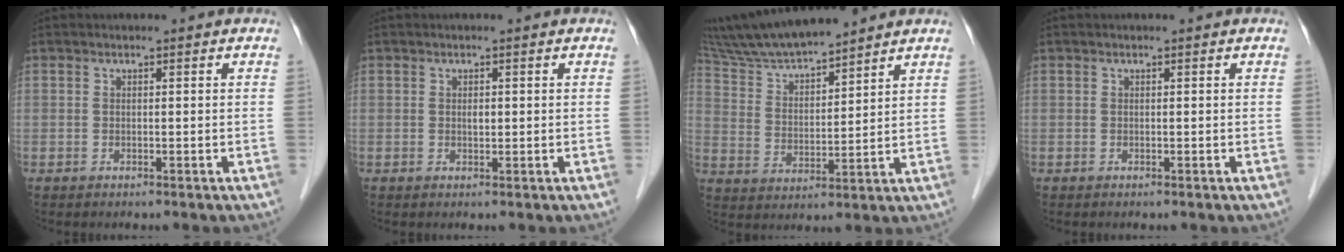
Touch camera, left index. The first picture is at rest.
{"total": 0.8, "force": [0.2, 0.4, 0.6], "torque": [-0.009, -0.002, 0.002]}
{"total": 12.6, "force": [11.6, 0.9, 4.8], "torque": [-0.094, 0.019, 0.219]}
{"total": 0.0}